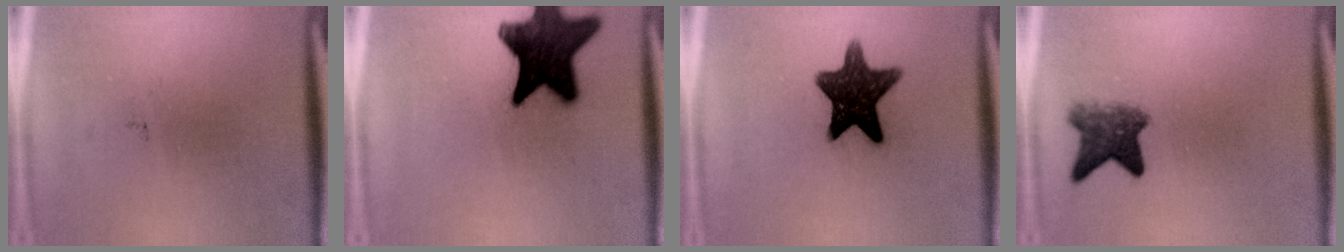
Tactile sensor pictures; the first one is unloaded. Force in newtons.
{"total": 16.3}
{"total": 12.2}
{"total": 5.2}